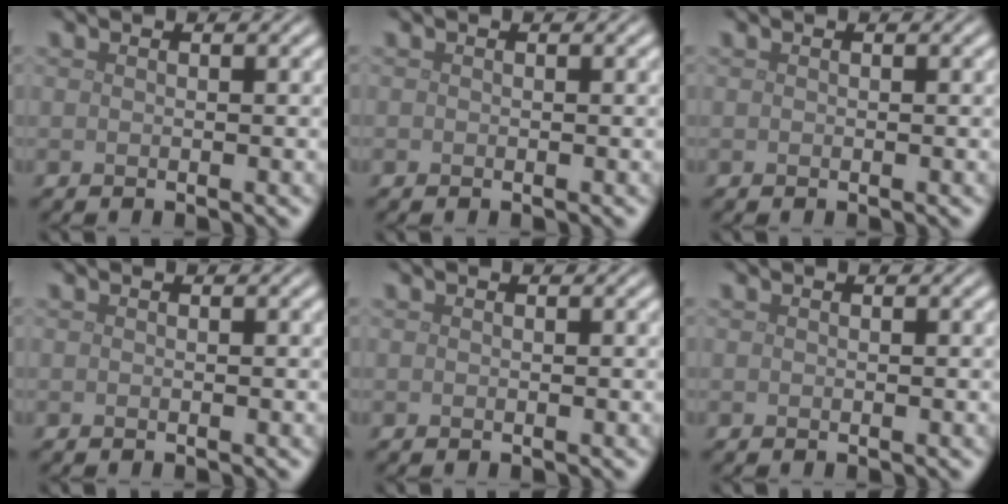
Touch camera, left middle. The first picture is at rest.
{"total": 0.0}
{"total": 0.0}
{"total": 0.0}
{"total": 0.0}
{"total": 0.0}